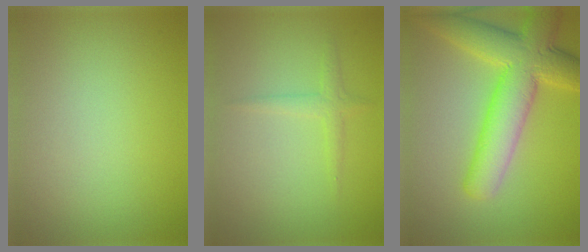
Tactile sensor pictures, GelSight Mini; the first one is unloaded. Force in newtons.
{"total": 1.3, "press": 1.3, "slide": 0.0}
{"total": 7.0, "press": 7.0, "slide": 0.6}